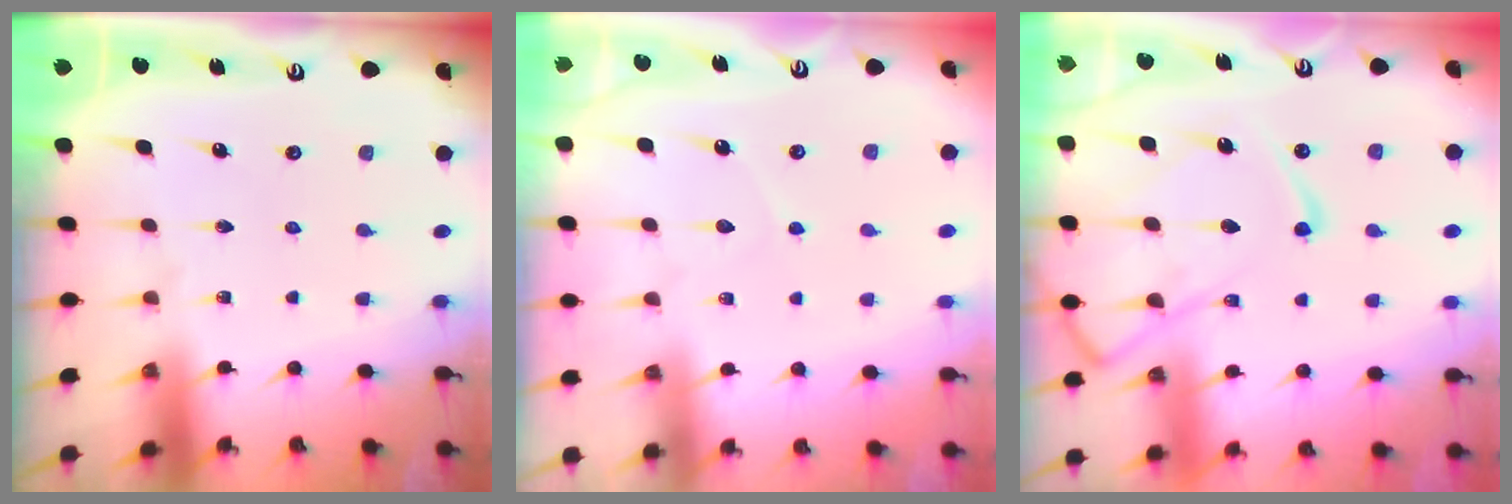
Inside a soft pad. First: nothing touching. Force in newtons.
{"total": 4.5, "press": 4.5, "slide": 0.3}
{"total": 13.4, "press": 13.3, "slide": 1.6}